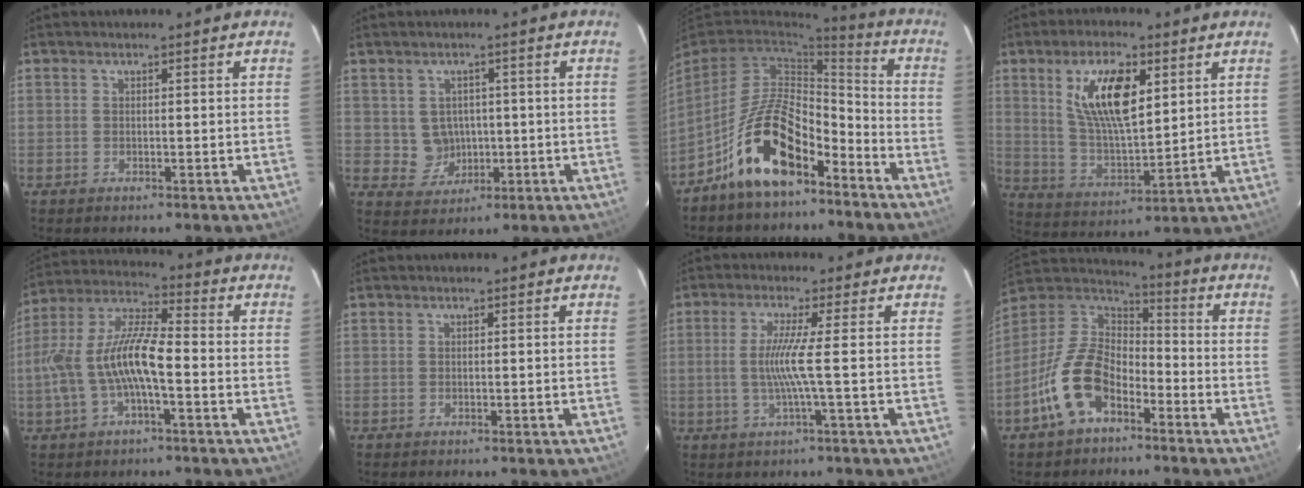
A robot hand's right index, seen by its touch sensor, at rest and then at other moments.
{"total": 4.9, "force": [0.1, 4.8, 1.0], "torque": [-0.028, 0.013, 0.020]}
{"total": 14.6, "force": [-9.1, 6.1, 9.5], "torque": [-0.188, 0.016, -0.161]}
{"total": 13.3, "force": [5.2, 5.3, 11.0], "torque": [-0.200, 0.007, 0.104]}
{"total": 12.5, "force": [-2.9, 3.9, 11.6], "torque": [-0.241, 0.008, -0.053]}
{"total": 0.0}
{"total": 5.1, "force": [-0.4, -1.4, 4.9], "torque": [-0.102, -0.006, -0.005]}
{"total": 14.5, "force": [-7.3, 8.6, 9.1], "torque": [-0.196, 0.014, -0.139]}